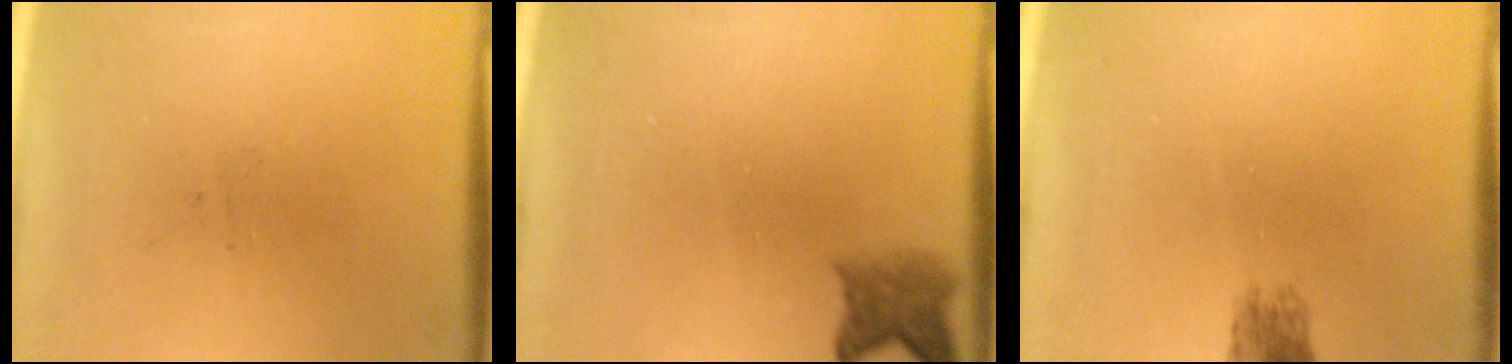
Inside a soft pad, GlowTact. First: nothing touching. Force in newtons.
{"total": 2.9}
{"total": 2.2}